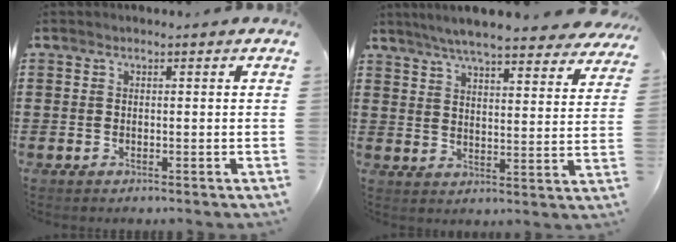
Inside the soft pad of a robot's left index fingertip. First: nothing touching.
{"total": 6.9, "force": [6.3, -0.1, 2.9], "torque": [-0.079, -0.029, 0.111]}